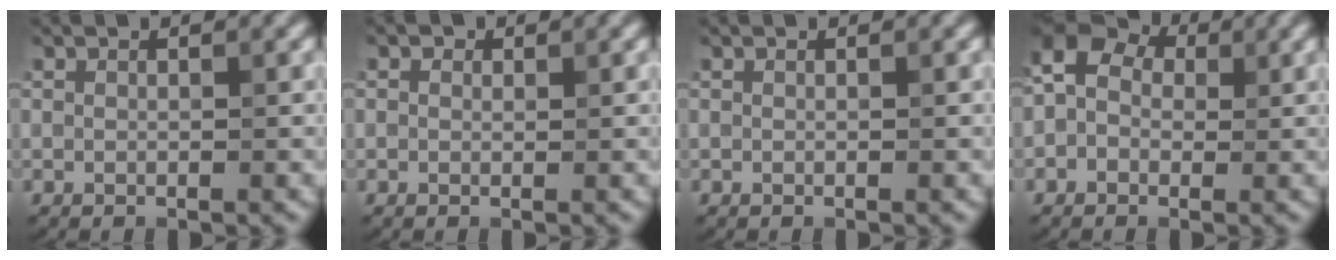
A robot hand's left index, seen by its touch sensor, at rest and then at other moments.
{"total": 0.6, "force": [0.2, 0.5, 0.2], "torque": [-0.001, -0.002, -0.001]}
{"total": 0.0}
{"total": 6.4, "force": [1.0, 5.2, 3.5], "torque": [-0.046, 0.034, -0.027]}